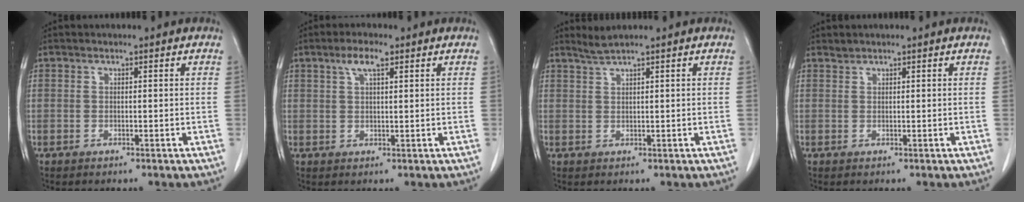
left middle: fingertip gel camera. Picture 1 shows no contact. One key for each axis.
{"total": 3.3, "fx": 1.9, "fy": 0.7, "fz": 2.7, "tx": -0.057, "ty": 0.007, "tz": 0.035}
{"total": 1.7, "fx": 1.5, "fy": -0.7, "fz": 0.5, "tx": -0.016, "ty": 0.001, "tz": 0.034}
{"total": 0.6, "fx": 0.6, "fy": 0.0, "fz": -0.1, "tx": -0.002, "ty": 0.002, "tz": 0.013}